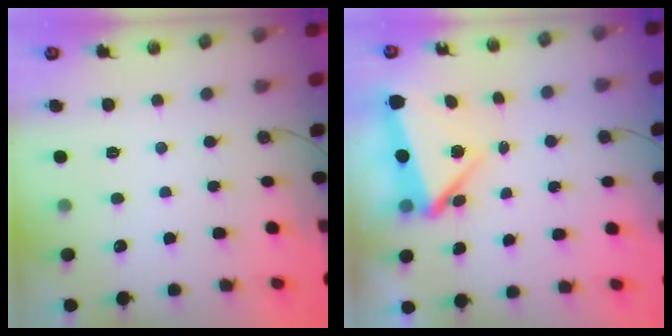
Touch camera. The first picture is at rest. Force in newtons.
{"total": 8.0, "press": 7.9, "slide": 1.5}